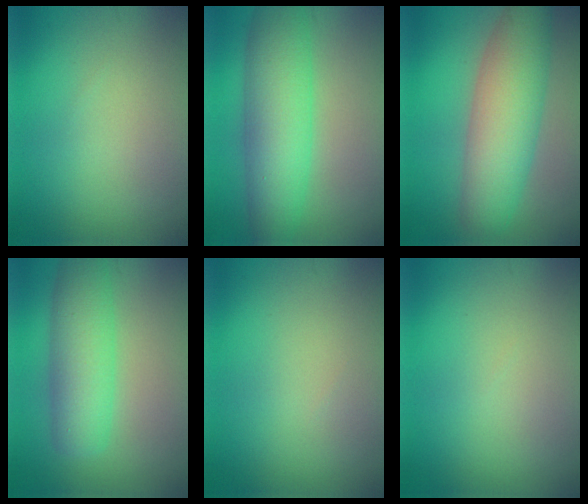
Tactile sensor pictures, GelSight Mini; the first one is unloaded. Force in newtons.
{"total": 7.3, "press": 7.3, "slide": 0.1}
{"total": 7.5, "press": 7.5, "slide": 0.5}
{"total": 5.6, "press": 5.6, "slide": 0.1}
{"total": 0.0}
{"total": 0.0}